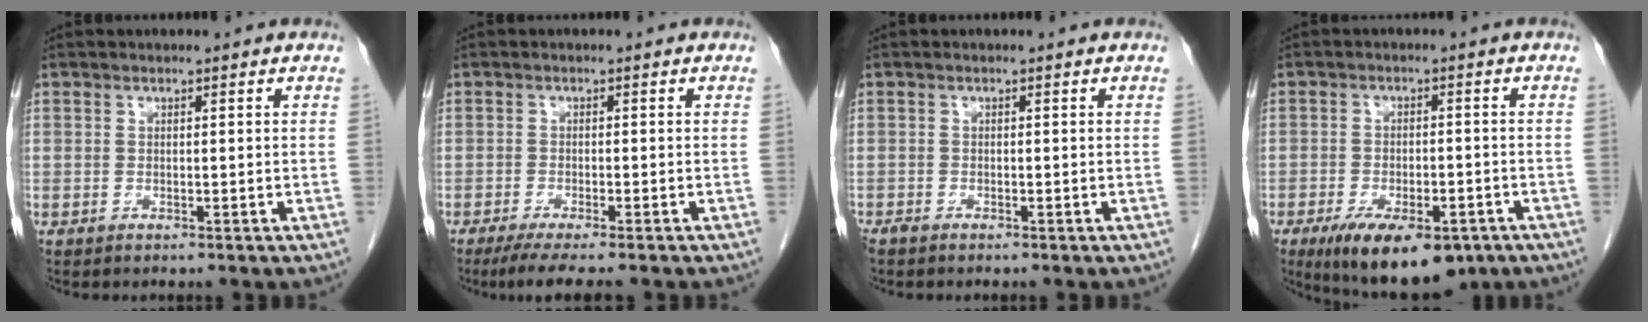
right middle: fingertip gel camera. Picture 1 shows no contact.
{"total": 6.1, "force": [-4.9, 0.0, 3.6], "torque": [-0.052, -0.015, -0.078]}
{"total": 0.8, "force": [-0.8, 0.2, 0.3], "torque": [-0.012, -0.002, -0.016]}
{"total": 13.2, "force": [-8.5, 5.2, 8.6], "torque": [-0.141, -0.013, -0.124]}